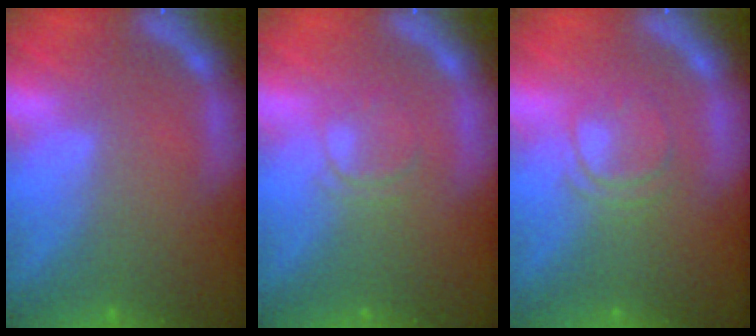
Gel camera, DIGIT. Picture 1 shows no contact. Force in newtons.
{"total": 2.0}
{"total": 3.0}